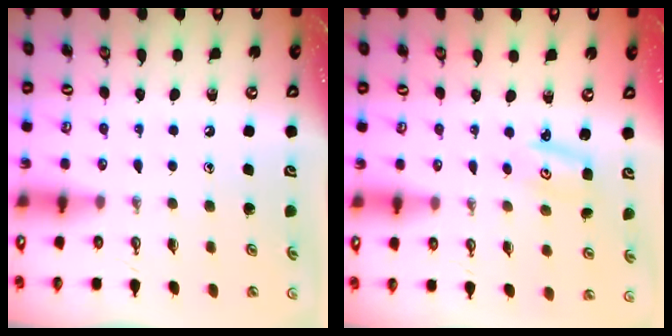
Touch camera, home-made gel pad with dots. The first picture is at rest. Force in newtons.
{"total": 3.1, "press": 3.0, "slide": 0.3}